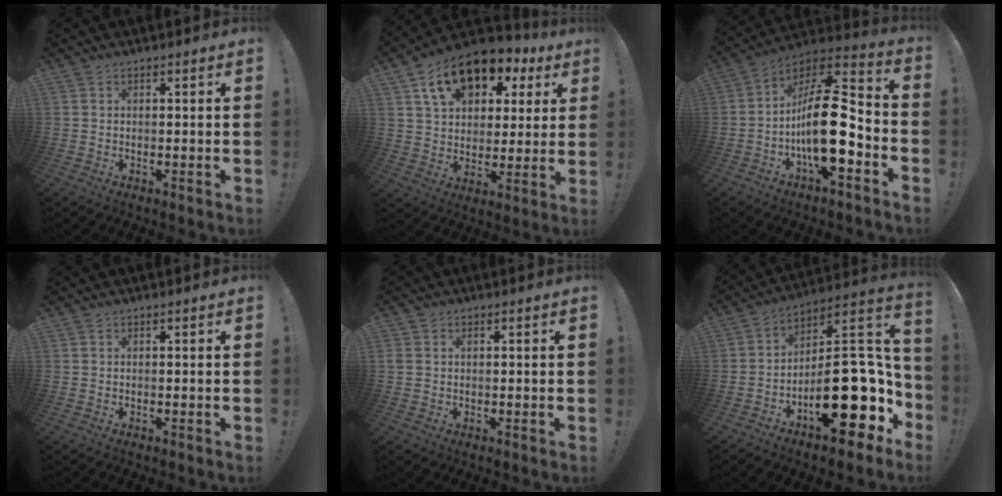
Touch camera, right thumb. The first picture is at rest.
{"total": 16.4, "force": [9.0, 10.3, 9.0], "torque": [-0.133, -0.046, 0.161]}
{"total": 20.4, "force": [-4.2, 7.4, 18.5], "torque": [-0.333, 0.021, -0.069]}
{"total": 0.0}
{"total": 1.1, "force": [0.4, 0.9, 0.5], "torque": [-0.012, 0.003, 0.008]}
{"total": 25.5, "force": [-7.9, 11.9, 21.2], "torque": [-0.292, 0.055, -0.104]}